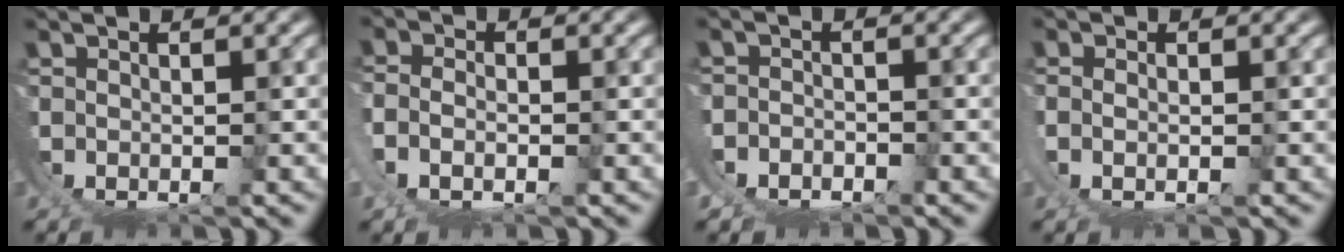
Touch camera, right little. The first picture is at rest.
{"total": 3.0, "force": [1.1, 1.9, 2.0], "torque": [-0.058, -0.010, 0.022]}
{"total": 3.5, "force": [-0.3, 3.3, 1.1], "torque": [-0.041, -0.010, -0.007]}
{"total": 1.4, "force": [0.7, 0.1, 1.2], "torque": [-0.034, -0.007, 0.017]}